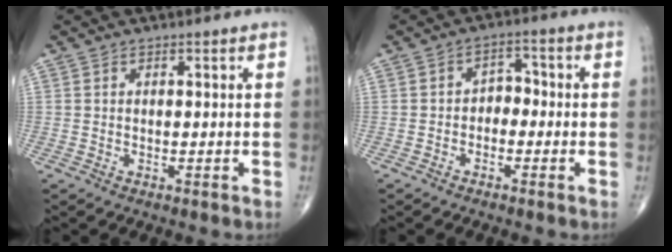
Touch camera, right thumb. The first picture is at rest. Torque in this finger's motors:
{"motor_torque": [-0.43, -0.06, 0.19, 0.16, 0.03]}